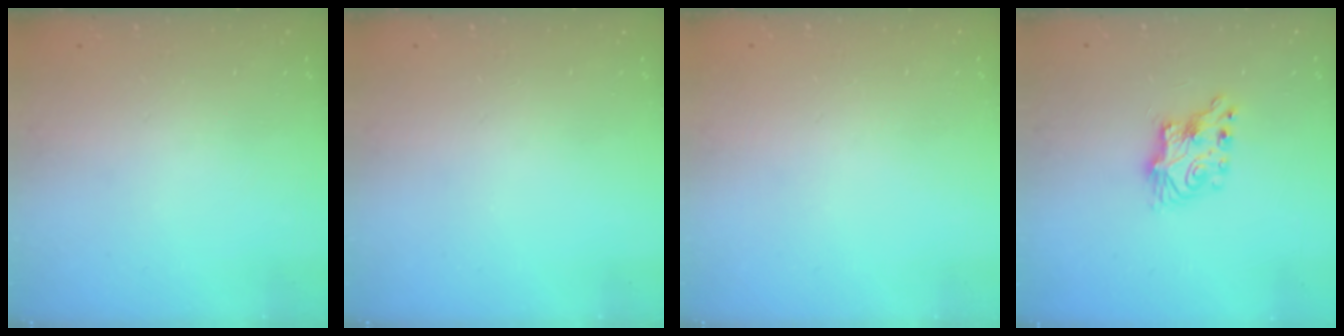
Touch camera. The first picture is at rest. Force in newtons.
{"total": 0.0}
{"total": 0.0}
{"total": 7.5, "press": 7.5, "slide": 0.4}